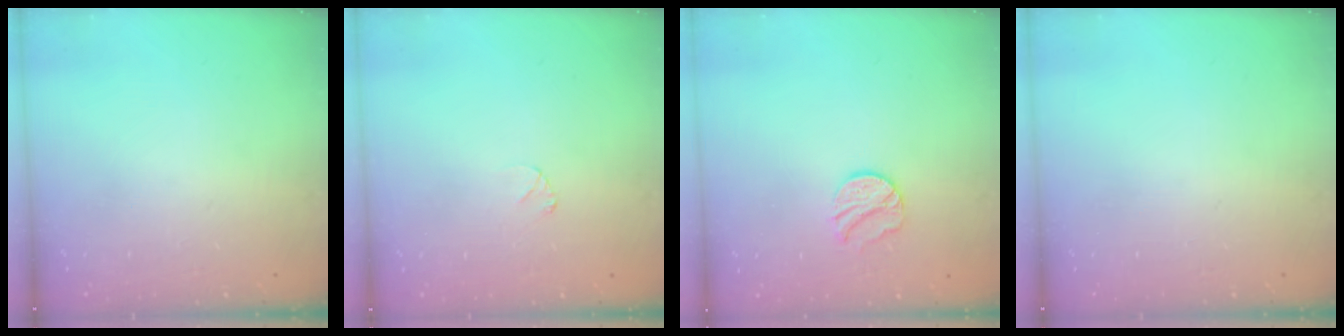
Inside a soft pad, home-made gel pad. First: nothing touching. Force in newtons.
{"total": 3.3, "press": 3.3, "slide": 0.3}
{"total": 9.4, "press": 9.4, "slide": 0.4}
{"total": 0.0}